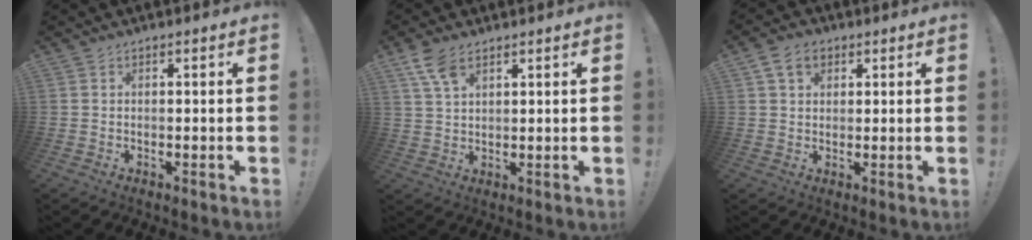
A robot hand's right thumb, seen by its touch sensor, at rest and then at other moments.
{"total": 6.7, "force": [4.2, 3.2, 4.2], "torque": [-0.080, -0.014, 0.079]}
{"total": 6.2, "force": [2.7, 4.5, 3.3], "torque": [-0.054, 0.000, 0.052]}